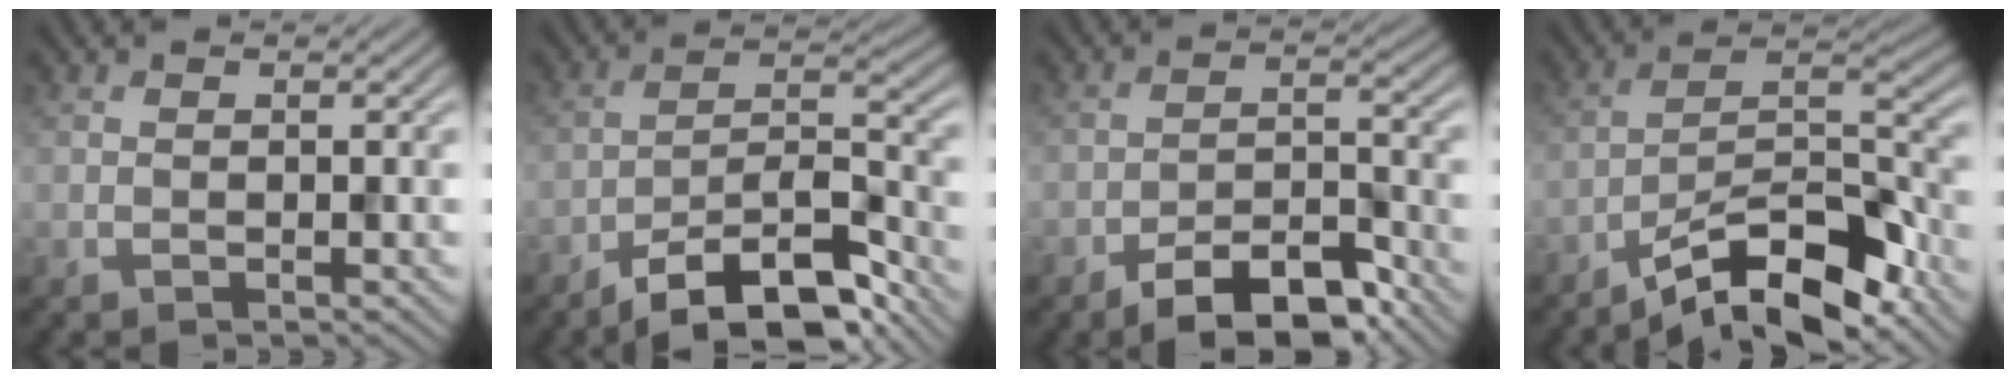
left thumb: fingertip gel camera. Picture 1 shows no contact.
{"total": 12.5, "force": [-9.6, 3.3, 7.2], "torque": [-0.120, 0.001, -0.169]}
{"total": 8.6, "force": [-6.2, 2.9, 5.1], "torque": [-0.072, 0.003, -0.113]}
{"total": 12.2, "force": [-9.3, 2.9, 7.3], "torque": [-0.117, 0.011, -0.179]}